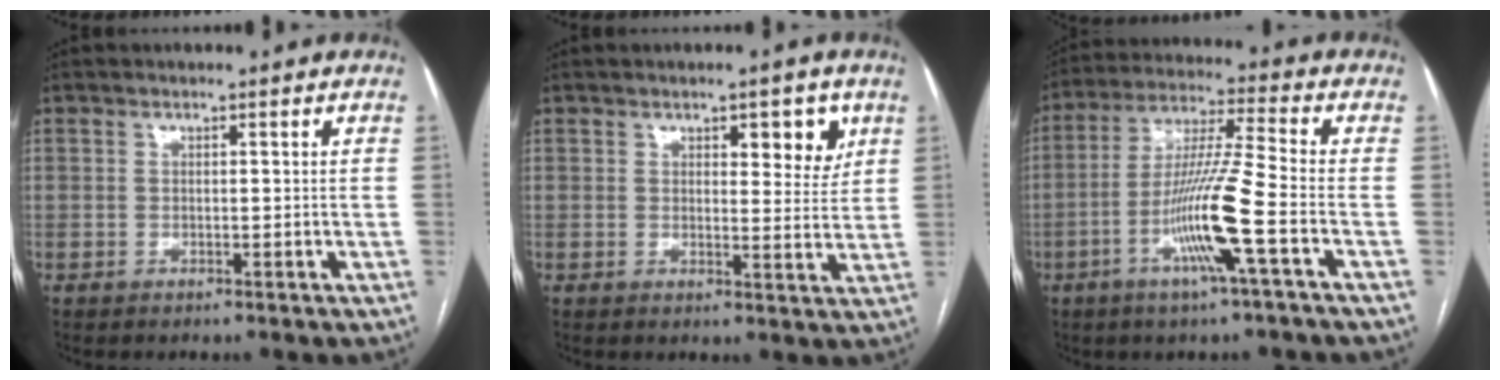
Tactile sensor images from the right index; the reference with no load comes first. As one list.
[{"total": 5.4, "force": [2.7, 2.1, 4.2], "torque": [-0.047, -0.004, 0.031]}, {"total": 12.4, "force": [-4.6, -1.2, 11.5], "torque": [-0.226, -0.007, -0.092]}]